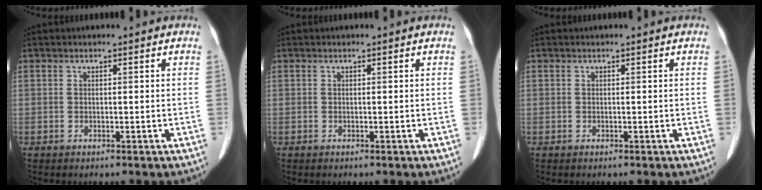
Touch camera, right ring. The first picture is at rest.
{"total": 0.0}
{"total": 0.0}